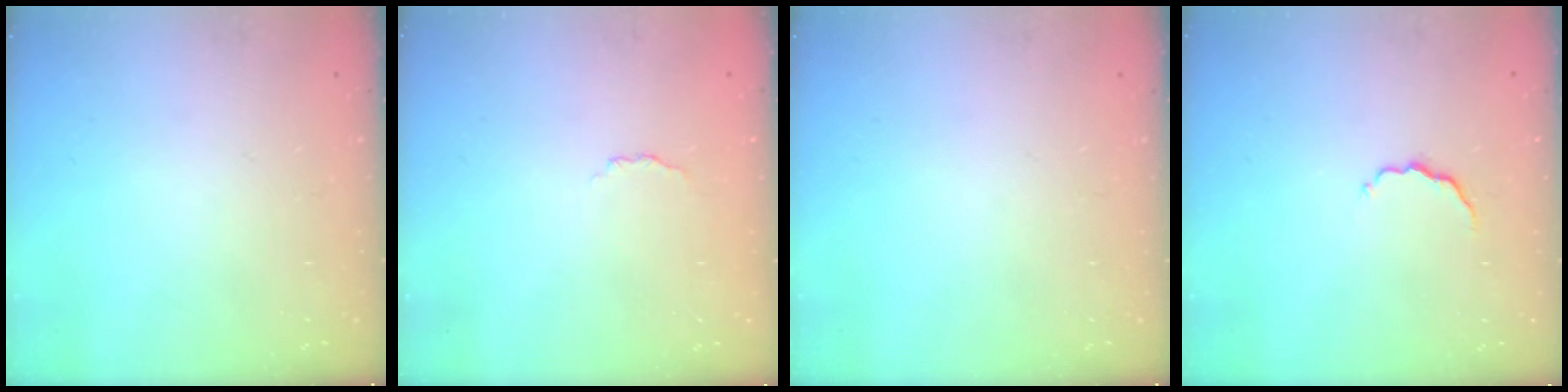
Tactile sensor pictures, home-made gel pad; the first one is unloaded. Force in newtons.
{"total": 2.9, "press": 2.8, "slide": 0.7}
{"total": 0.0}
{"total": 5.1, "press": 5.0, "slide": 1.1}